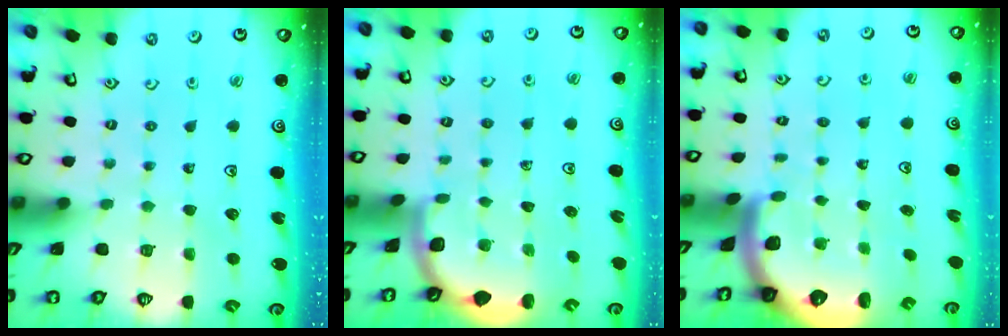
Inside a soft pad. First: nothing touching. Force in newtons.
{"total": 1.8, "press": 1.8, "slide": 0.0}
{"total": 2.5, "press": 2.5, "slide": 0.6}